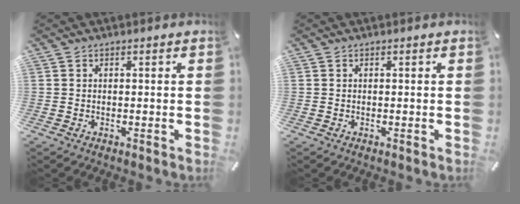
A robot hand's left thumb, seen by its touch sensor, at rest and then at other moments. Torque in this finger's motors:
{"motor_torque": [0.00, 0.00, 0.00, 0.00, 0.00]}